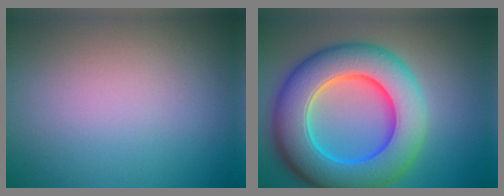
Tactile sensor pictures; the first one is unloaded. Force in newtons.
{"total": 11.8, "press": 11.8, "slide": 0.4}